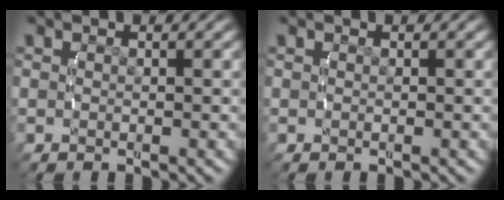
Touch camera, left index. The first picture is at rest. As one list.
[{"total": 0.0}]